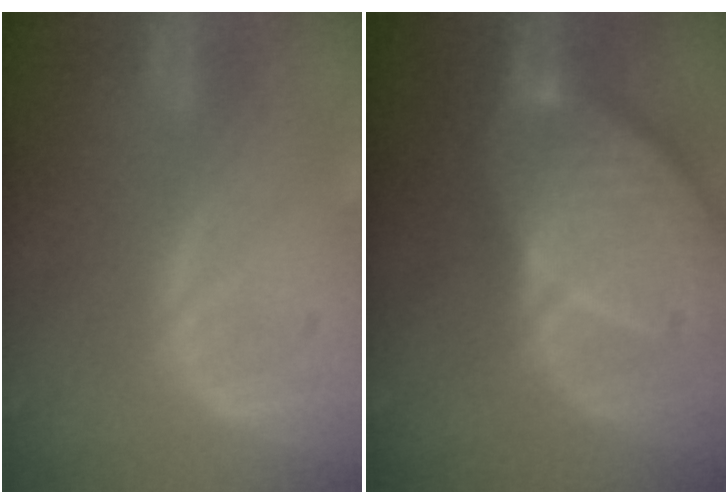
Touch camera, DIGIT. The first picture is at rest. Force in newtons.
{"total": 10.5, "press": 9.3, "slide": 5.0}